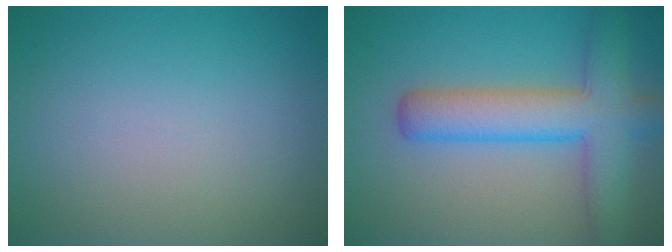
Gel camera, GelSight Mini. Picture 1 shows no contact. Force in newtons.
{"total": 6.8, "press": 6.8, "slide": 0.4}